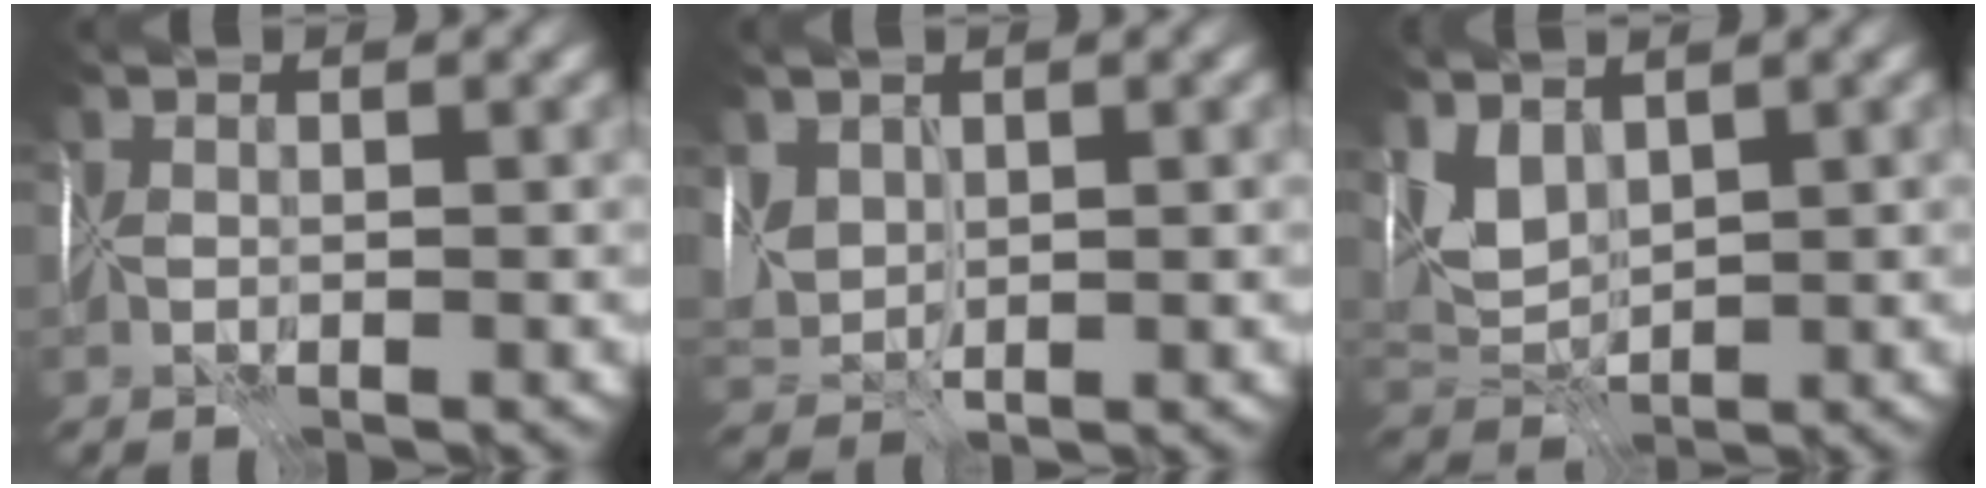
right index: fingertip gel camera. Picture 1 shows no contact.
{"total": 3.1, "force": [1.3, 2.2, 1.8], "torque": [-0.053, 0.005, 0.028]}
{"total": 3.3, "force": [2.0, 1.9, 1.9], "torque": [-0.044, -0.003, 0.043]}